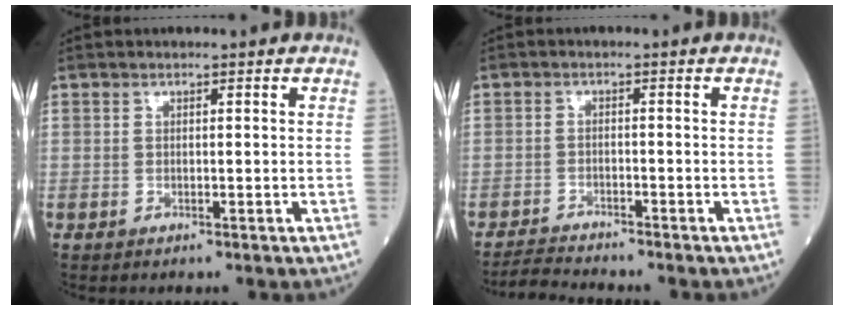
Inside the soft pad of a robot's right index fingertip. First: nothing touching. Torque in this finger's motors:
{"motor_torque": [-0.30, -0.17, -0.08, -0.01]}